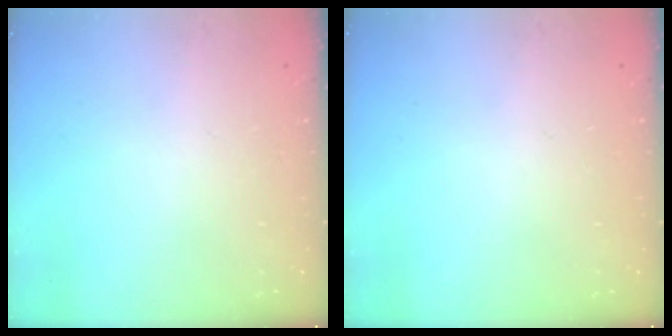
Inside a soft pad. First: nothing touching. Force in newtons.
{"total": 0.0}